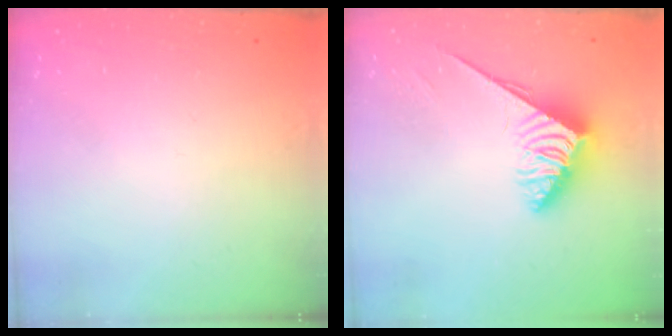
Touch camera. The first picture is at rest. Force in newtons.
{"total": 3.7, "press": 3.7, "slide": 0.6}